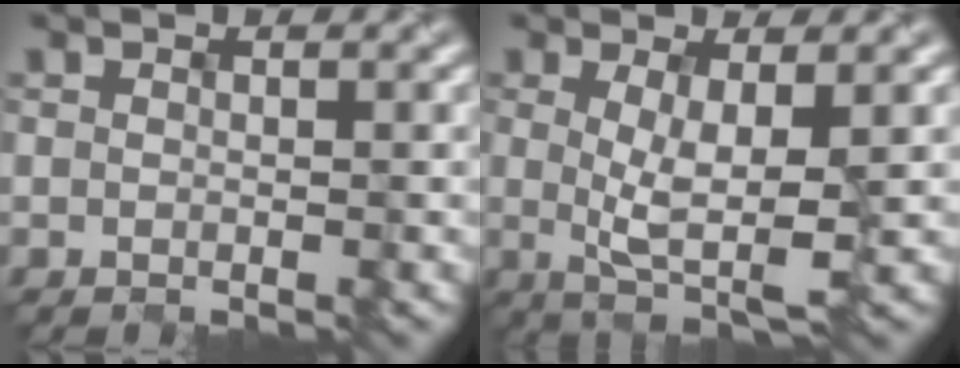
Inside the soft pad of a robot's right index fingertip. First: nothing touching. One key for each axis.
{"total": 4.5, "fx": -0.3, "fy": 1.2, "fz": 4.3, "tx": -0.083, "ty": -0.010, "tz": 0.005}